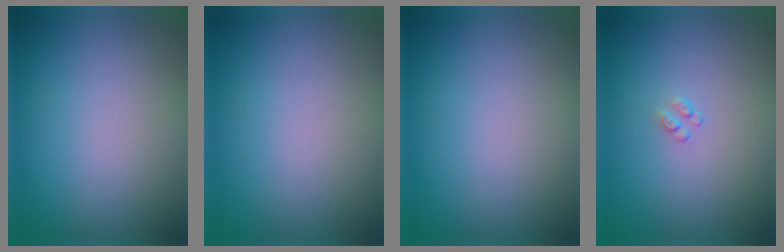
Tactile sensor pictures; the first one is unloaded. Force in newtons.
{"total": 0.0}
{"total": 0.0}
{"total": 0.6, "press": 0.4, "slide": 0.5}